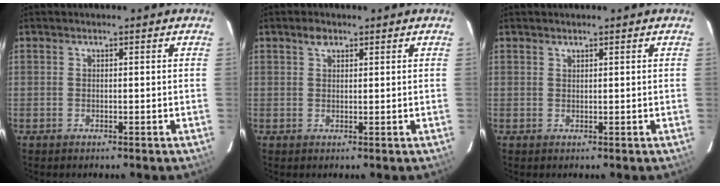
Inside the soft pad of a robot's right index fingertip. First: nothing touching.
{"total": 1.9, "force": [1.2, 1.2, 1.0], "torque": [-0.017, 0.007, 0.020]}
{"total": 0.5, "force": [0.5, 0.1, 0.1], "torque": [-0.001, 0.001, 0.010]}